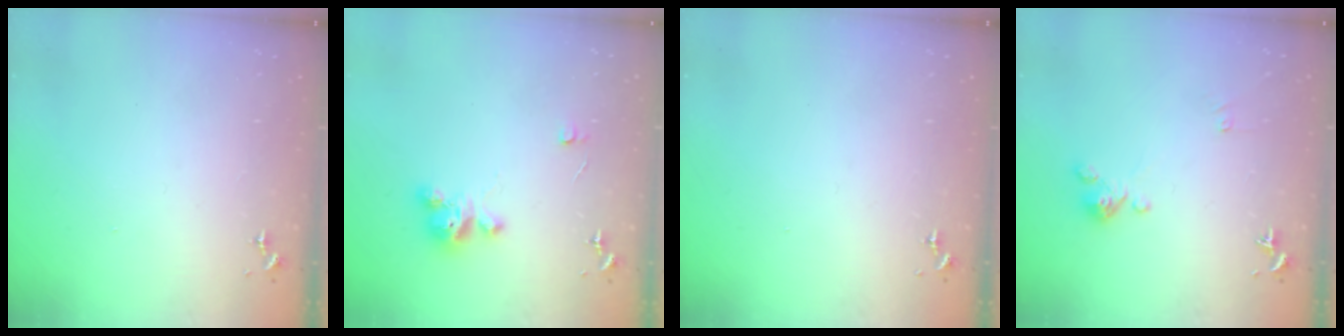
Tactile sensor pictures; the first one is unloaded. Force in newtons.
{"total": 5.3, "press": 5.3, "slide": 0.3}
{"total": 0.0}
{"total": 0.0}